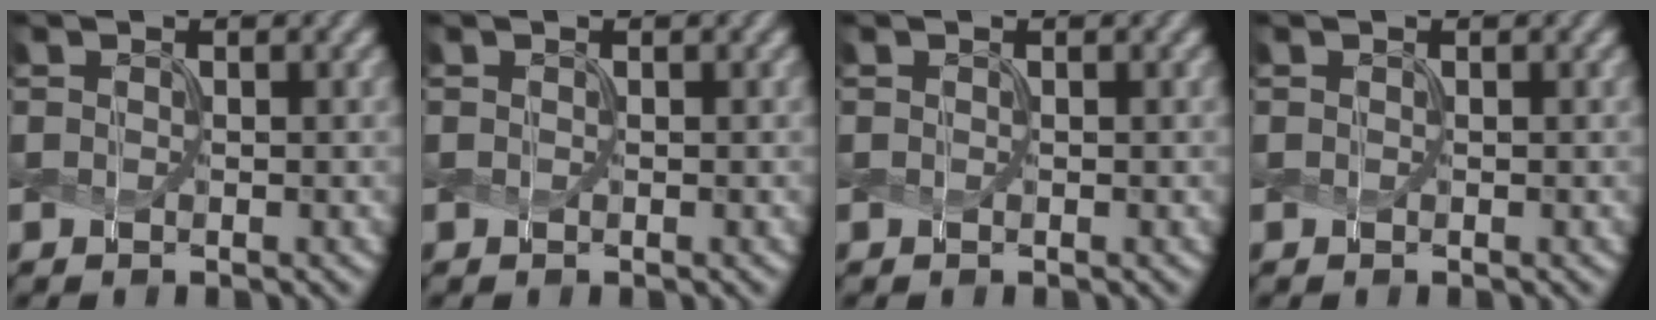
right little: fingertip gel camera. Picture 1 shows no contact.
{"total": 0.0}
{"total": 0.0}
{"total": 0.0}